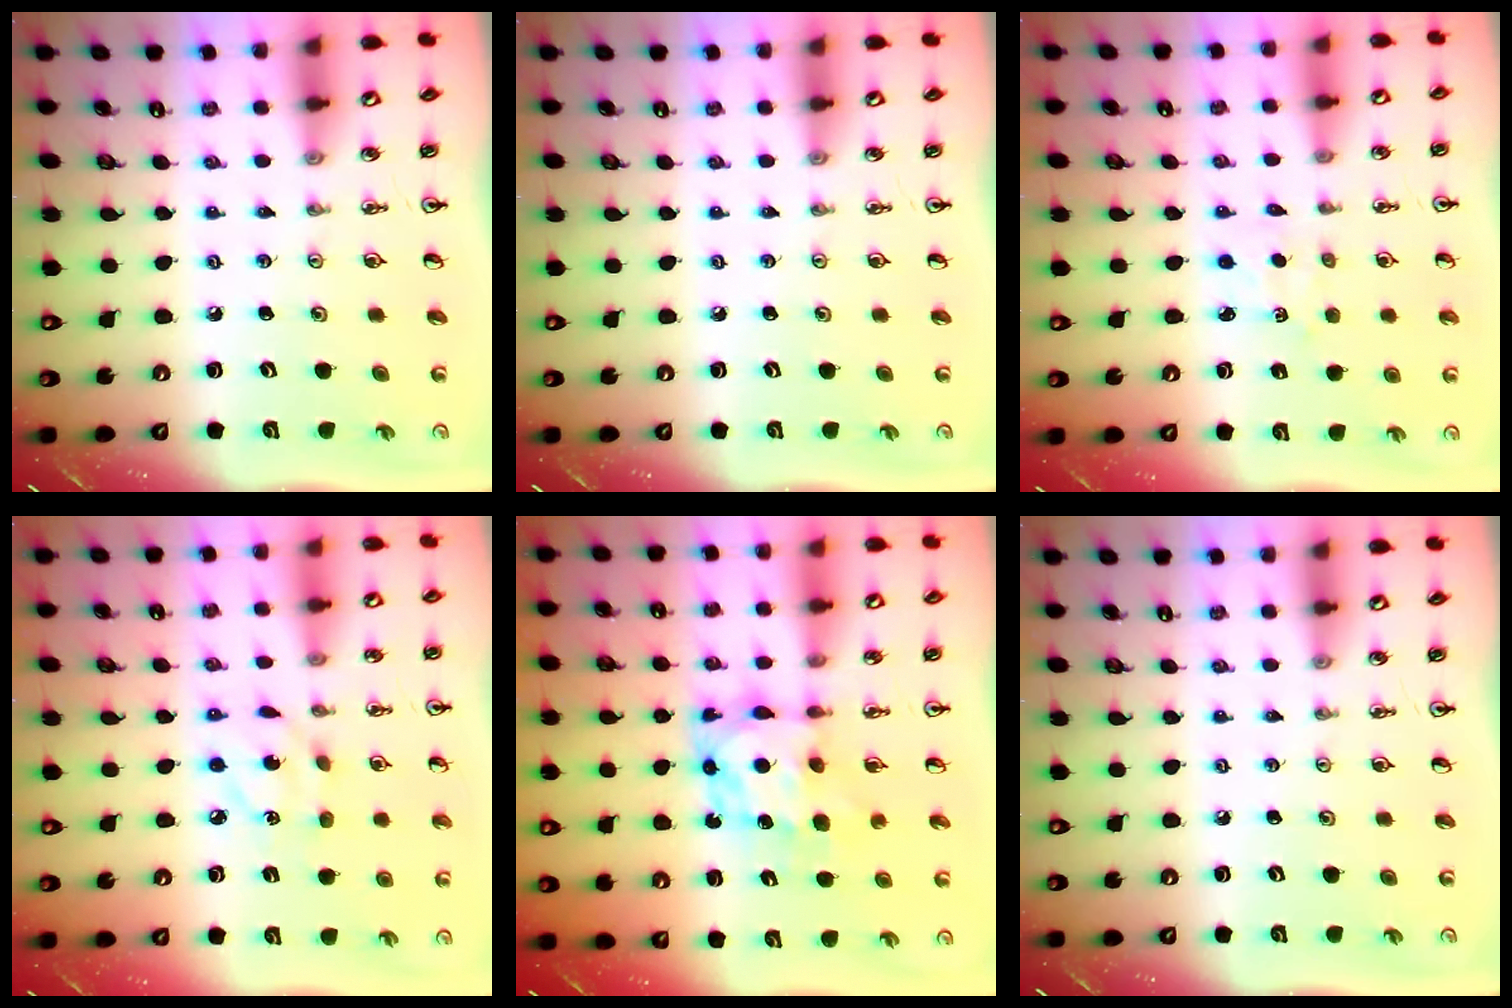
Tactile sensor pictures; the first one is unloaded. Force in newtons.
{"total": 0.0}
{"total": 2.3, "press": 2.3, "slide": 0.2}
{"total": 5.3, "press": 5.3, "slide": 0.3}
{"total": 7.3, "press": 7.2, "slide": 0.6}
{"total": 0.0}